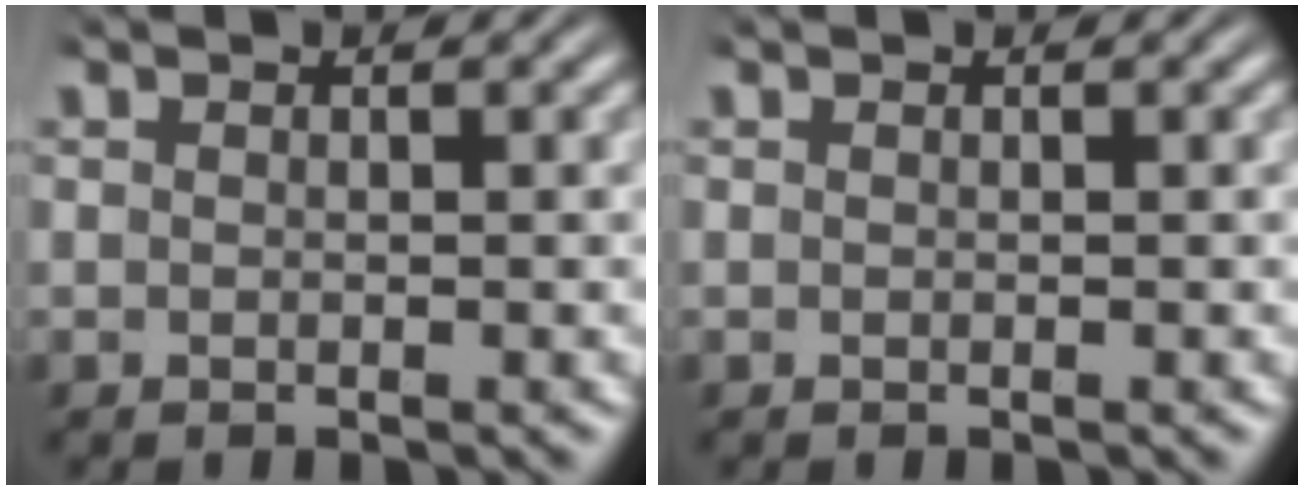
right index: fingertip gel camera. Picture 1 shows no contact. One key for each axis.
{"total": 0.0}